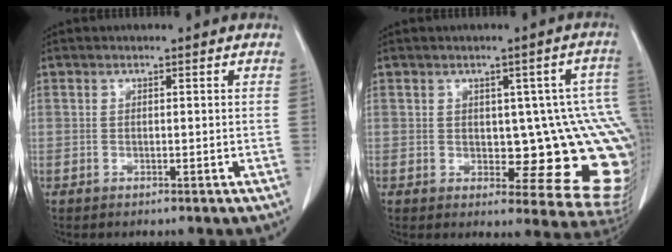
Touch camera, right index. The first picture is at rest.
{"total": 14.1, "force": [-0.5, 5.4, 13.0], "torque": [-0.097, 0.010, 0.005]}